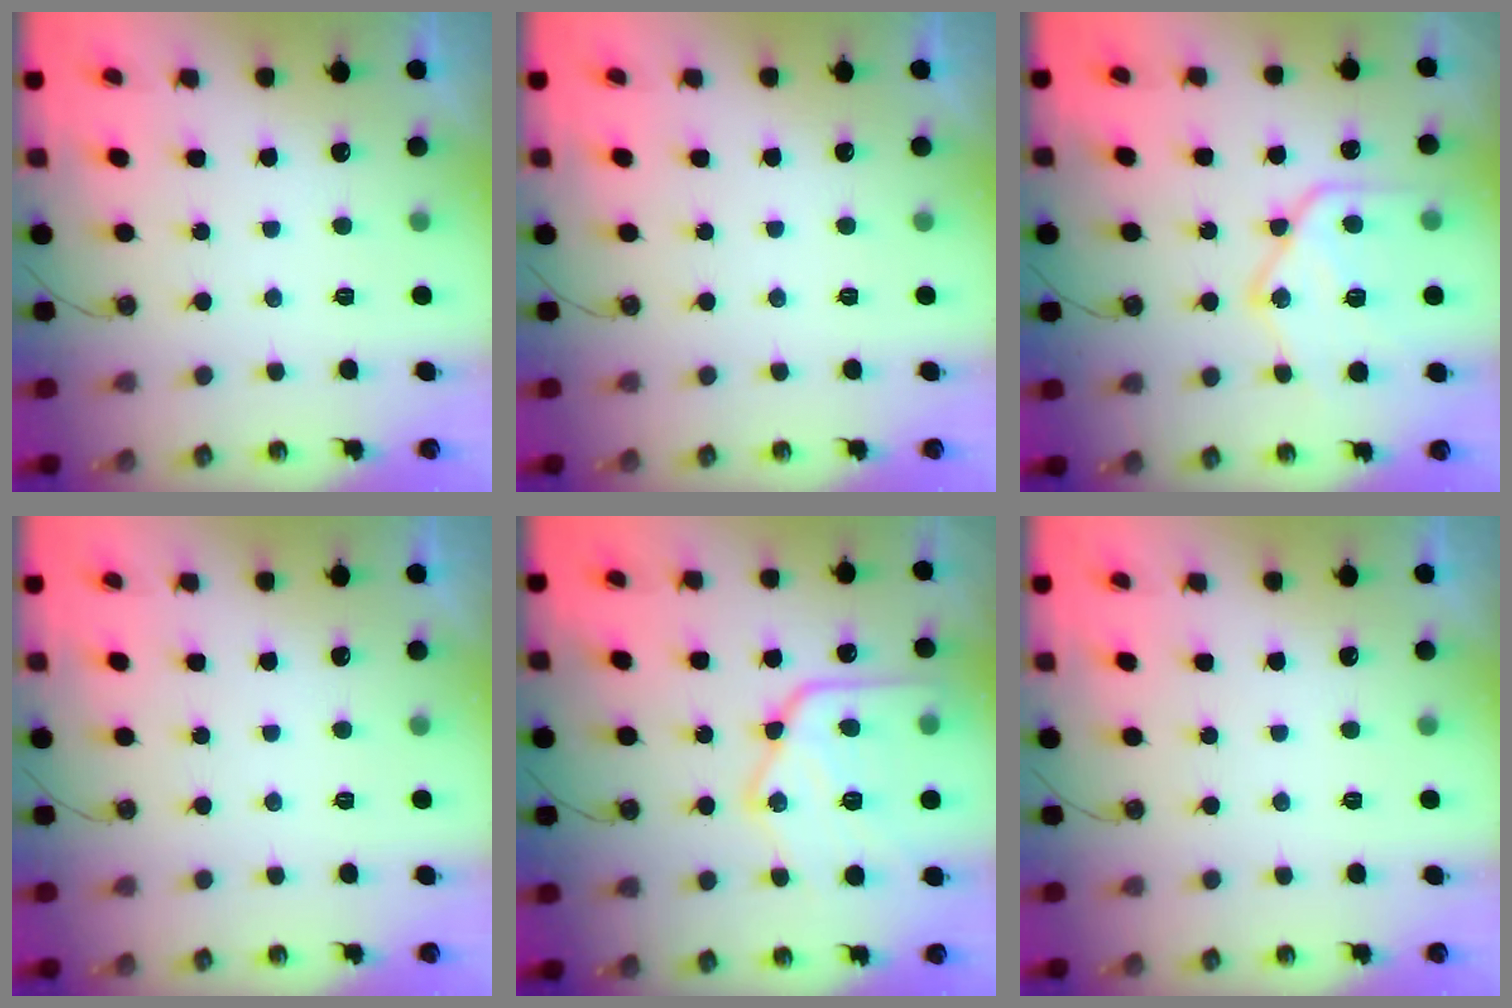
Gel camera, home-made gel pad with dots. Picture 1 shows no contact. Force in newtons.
{"total": 0.0}
{"total": 19.0, "press": 18.9, "slide": 1.9}
{"total": 0.0}
{"total": 19.5, "press": 19.5, "slide": 1.2}
{"total": 0.0}